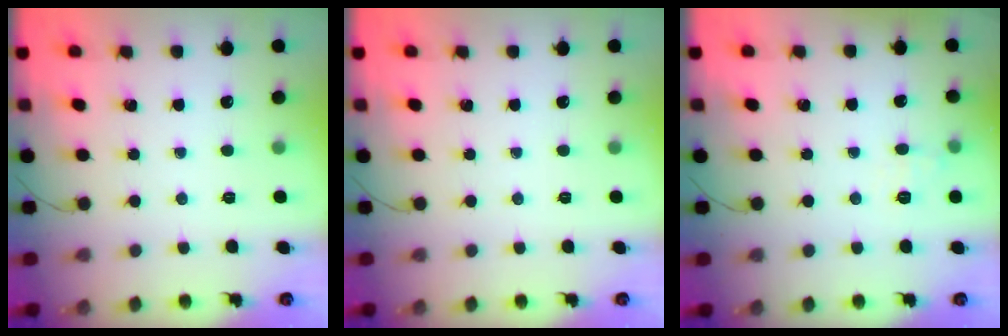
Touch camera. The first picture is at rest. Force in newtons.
{"total": 0.0}
{"total": 7.4, "press": 7.2, "slide": 1.8}